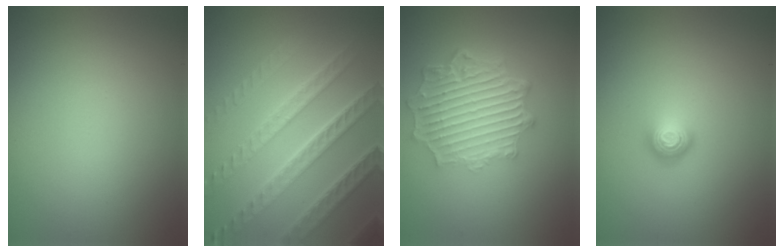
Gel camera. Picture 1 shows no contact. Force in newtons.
{"total": 8.4, "press": 5.9, "slide": 6.0}
{"total": 6.9, "press": 5.0, "slide": 4.7}
{"total": 1.8, "press": 1.1, "slide": 1.4}